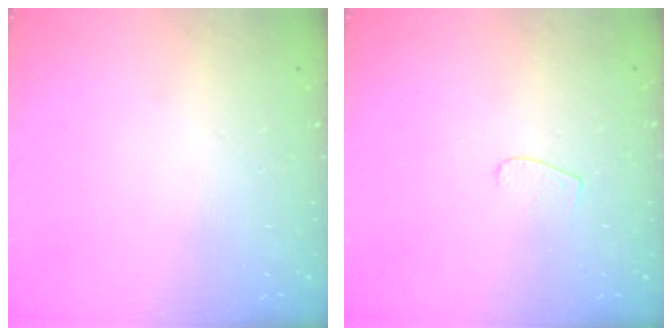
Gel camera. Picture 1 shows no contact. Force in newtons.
{"total": 3.7, "press": 3.7, "slide": 0.3}